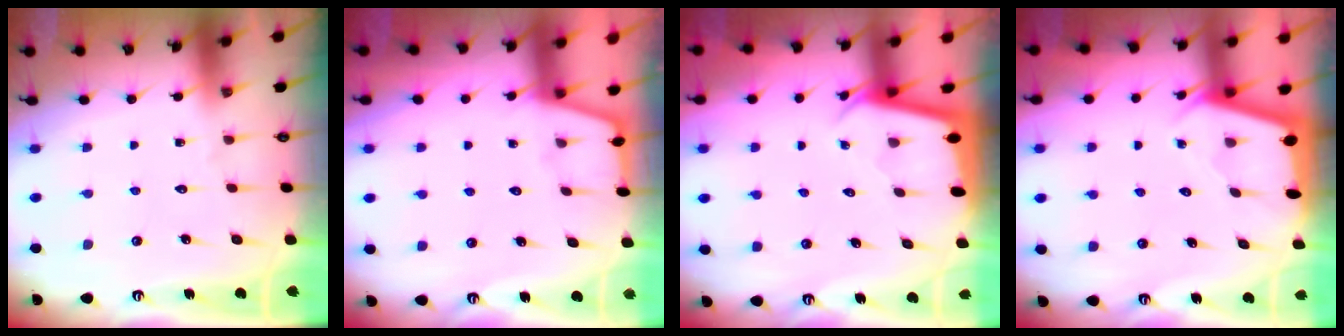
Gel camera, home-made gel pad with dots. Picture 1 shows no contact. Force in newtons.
{"total": 1.5, "press": 1.5, "slide": 0.2}
{"total": 2.3, "press": 2.3, "slide": 0.1}
{"total": 2.2, "press": 2.2, "slide": 0.1}